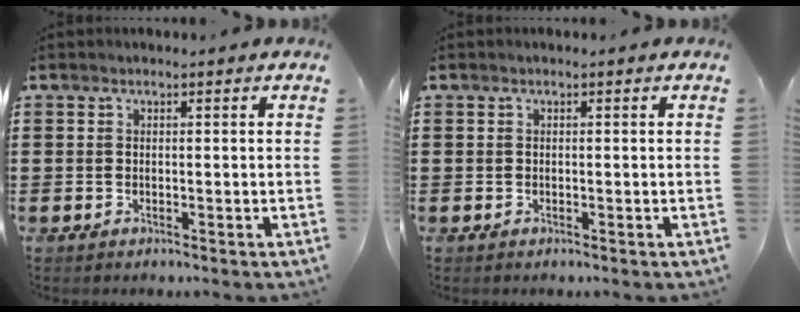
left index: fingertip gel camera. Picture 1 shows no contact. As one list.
[{"total": 0.0}]